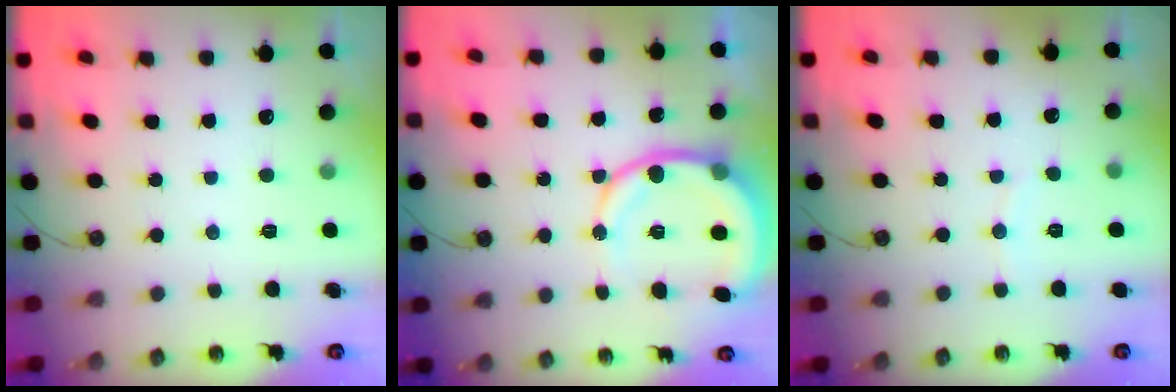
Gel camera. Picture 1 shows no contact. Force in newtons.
{"total": 12.6, "press": 12.4, "slide": 2.6}
{"total": 2.6, "press": 2.6, "slide": 0.3}